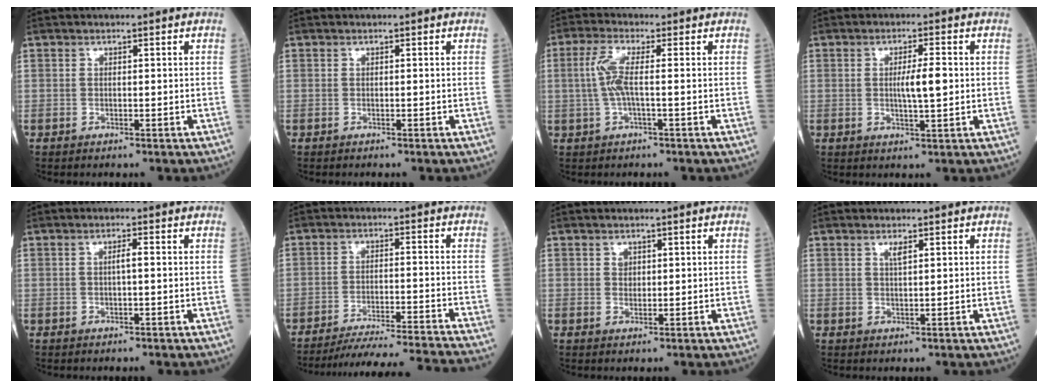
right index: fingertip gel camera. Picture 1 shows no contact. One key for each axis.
{"total": 0.0}
{"total": 4.4, "fx": -0.1, "fy": 0.5, "fz": 4.4, "tx": -0.104, "ty": 0.007, "tz": -0.005}
{"total": 4.2, "fx": 0.1, "fy": 0.4, "fz": 4.2, "tx": -0.072, "ty": 0.000, "tz": 0.002}
{"total": 1.4, "fx": 0.1, "fy": 0.1, "fz": 1.4, "tx": -0.026, "ty": 0.003, "tz": 0.000}
{"total": 17.3, "fx": -16.3, "fy": -2.1, "fz": 5.4, "tx": -0.076, "ty": -0.037, "tz": -0.236}
{"total": 1.1, "fx": 0.5, "fy": 0.9, "fz": 0.4, "tx": -0.002, "ty": -0.001, "tz": 0.006}
{"total": 1.4, "fx": 0.8, "fy": 0.1, "fz": 1.1, "tx": -0.025, "ty": -0.002, "tz": 0.014}